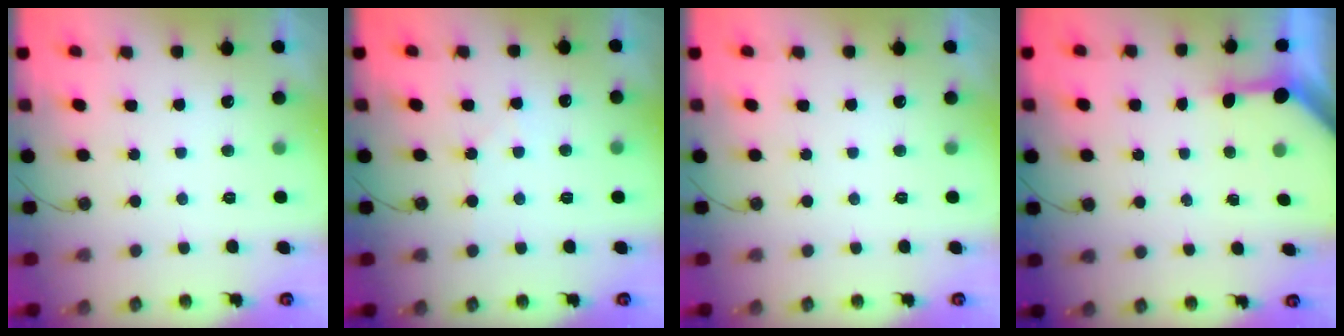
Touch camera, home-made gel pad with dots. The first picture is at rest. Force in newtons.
{"total": 4.2, "press": 4.1, "slide": 0.8}
{"total": 0.0}
{"total": 3.8, "press": 3.7, "slide": 0.3}